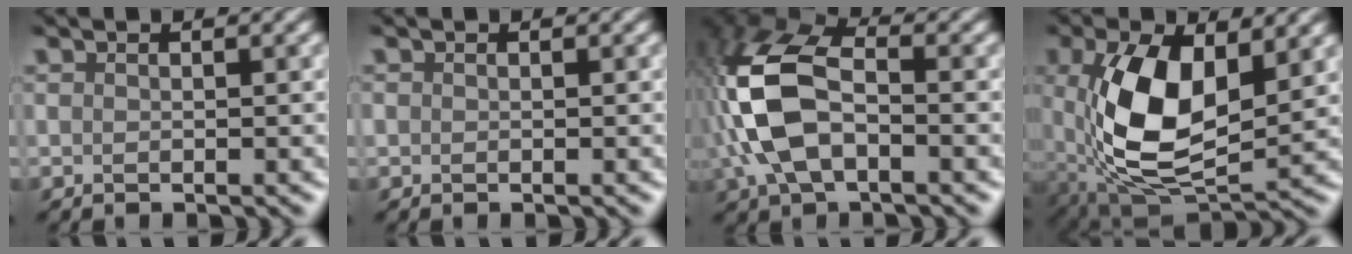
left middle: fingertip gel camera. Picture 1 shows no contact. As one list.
[{"total": 0.8, "force": [-0.4, -0.4, -0.6], "torque": [0.001, 0.000, 0.005]}, {"total": 8.7, "force": [-1.5, 5.0, 6.9], "torque": [-0.200, 0.012, -0.022]}, {"total": 8.2, "force": [0.6, 4.1, 7.1], "torque": [-0.174, -0.005, 0.031]}]